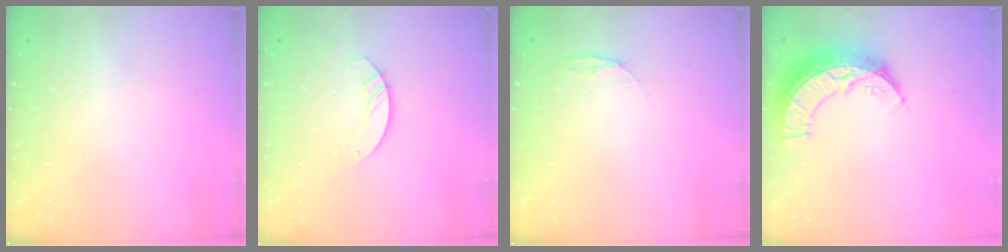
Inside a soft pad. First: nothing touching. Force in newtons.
{"total": 3.3, "press": 3.3, "slide": 0.2}
{"total": 3.8, "press": 3.7, "slide": 0.4}
{"total": 12.2, "press": 12.2, "slide": 0.9}